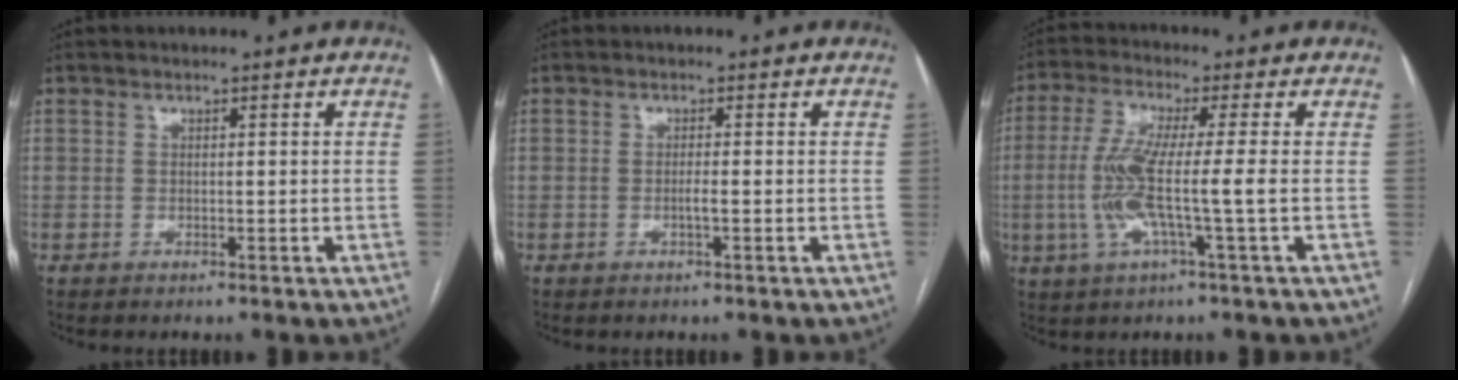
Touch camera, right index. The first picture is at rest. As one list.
[{"total": 1.2, "force": [-0.4, 0.0, 1.2], "torque": [-0.022, 0.000, -0.006]}, {"total": 9.3, "force": [-1.3, -0.3, 9.2], "torque": [-0.191, 0.000, -0.029]}]